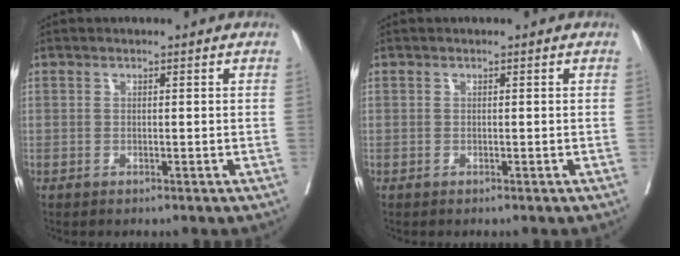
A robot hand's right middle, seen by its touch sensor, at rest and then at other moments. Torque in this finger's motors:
{"motor_torque": [0.06, -0.08, 0.05, 0.00]}